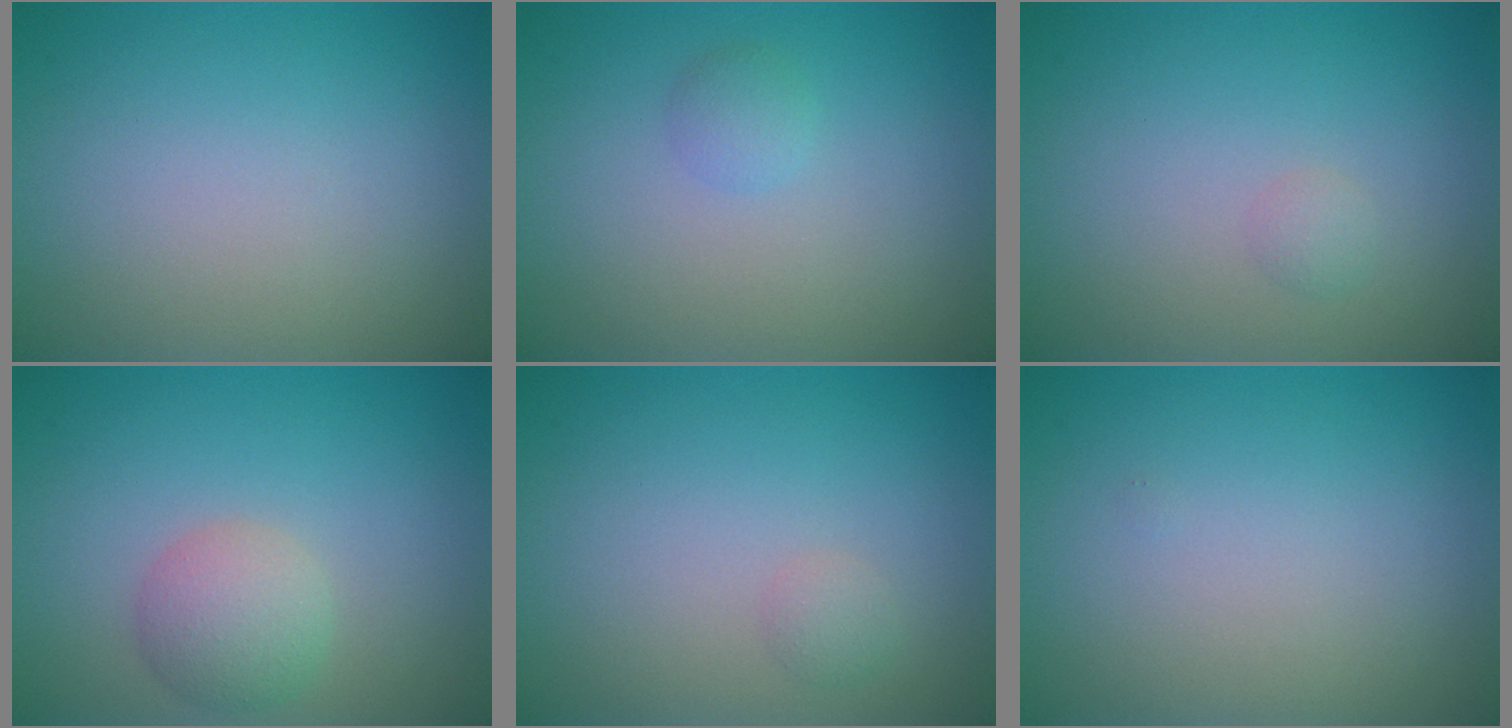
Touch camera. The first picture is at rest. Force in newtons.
{"total": 1.1, "press": 1.1, "slide": 0.1}
{"total": 0.7, "press": 0.7, "slide": 0.0}
{"total": 3.0, "press": 3.0, "slide": 0.1}
{"total": 0.8, "press": 0.8, "slide": 0.0}
{"total": 0.0}